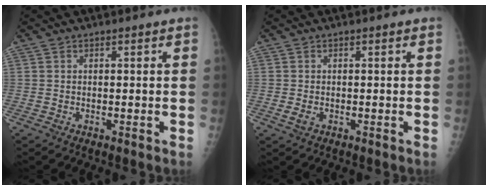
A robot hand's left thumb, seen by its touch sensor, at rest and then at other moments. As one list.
[{"total": 1.6, "force": [-0.4, 1.1, 1.1], "torque": [-0.023, -0.003, -0.007]}]